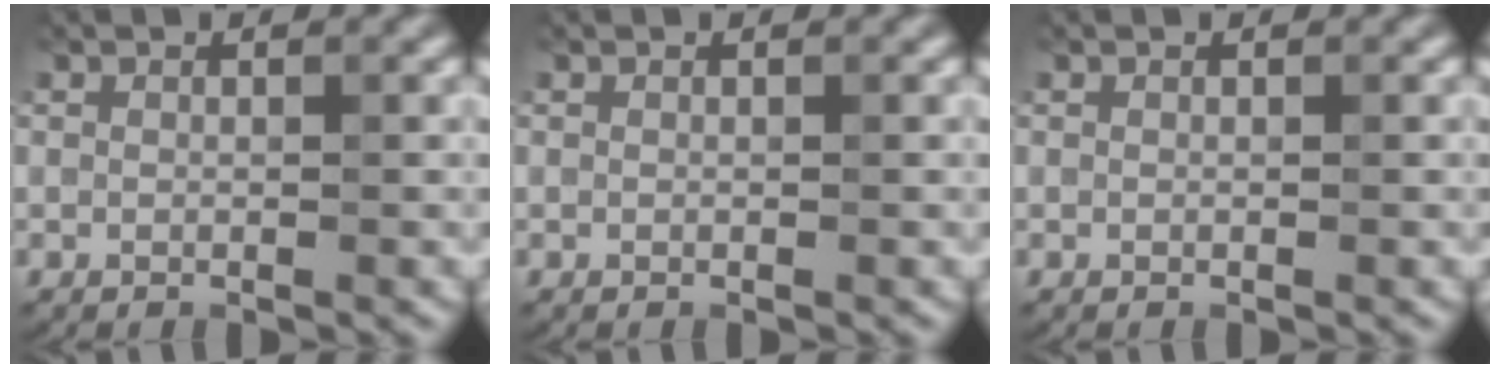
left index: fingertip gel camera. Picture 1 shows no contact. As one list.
[{"total": 0.0}, {"total": 0.0}]